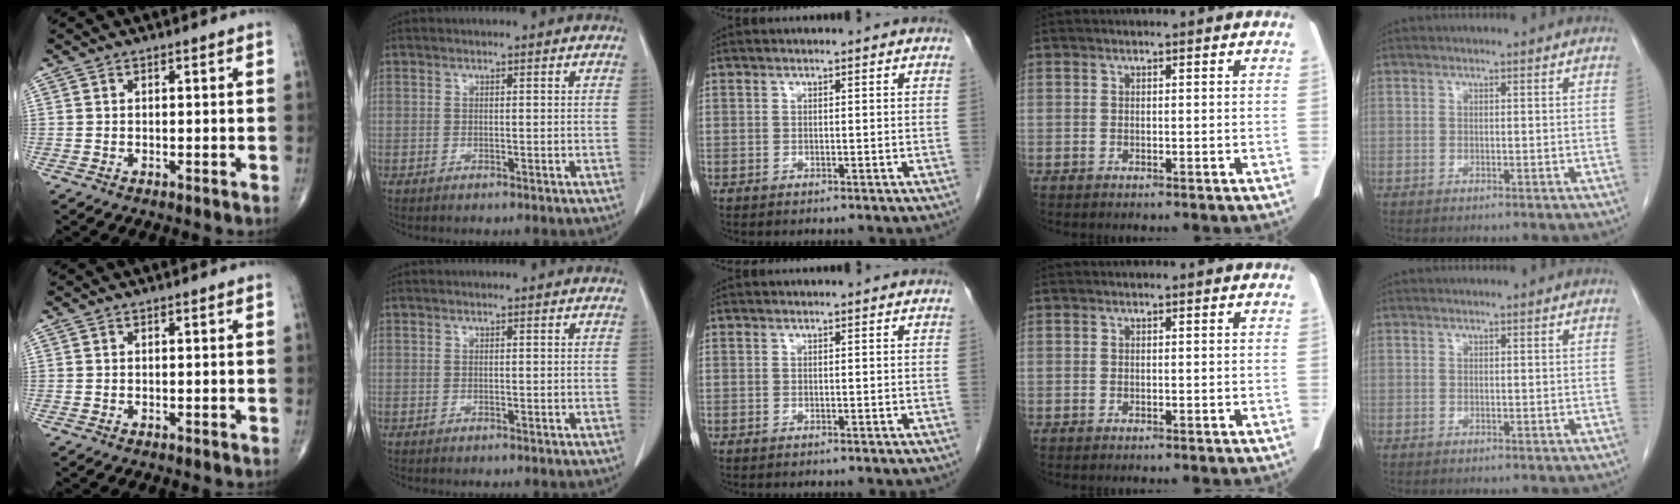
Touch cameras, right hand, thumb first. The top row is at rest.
{}